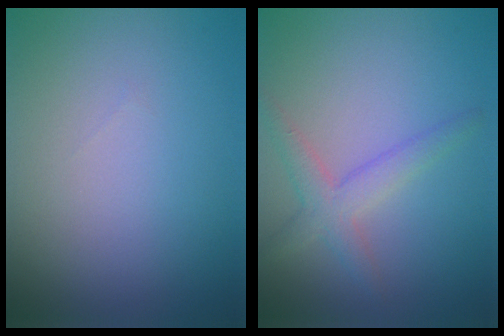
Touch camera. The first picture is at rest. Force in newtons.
{"total": 2.7, "press": 2.7, "slide": 0.1}